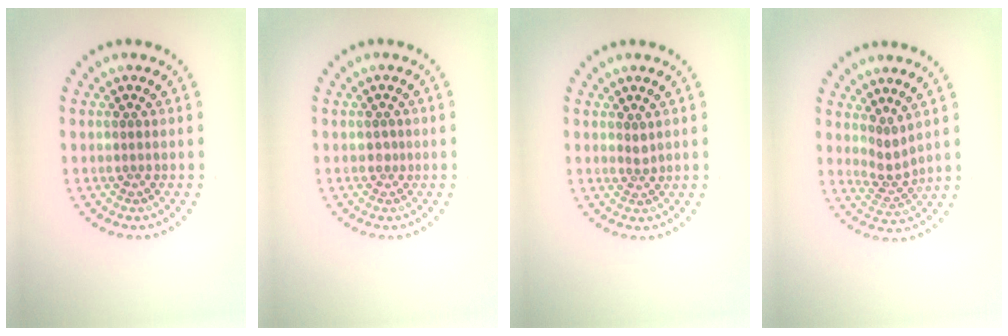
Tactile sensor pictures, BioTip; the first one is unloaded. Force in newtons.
{"total": 0.6, "press": 0.5, "slide": 0.3}
{"total": 0.8, "press": 0.6, "slide": 0.5}
{"total": 2.0, "press": 1.4, "slide": 1.5}